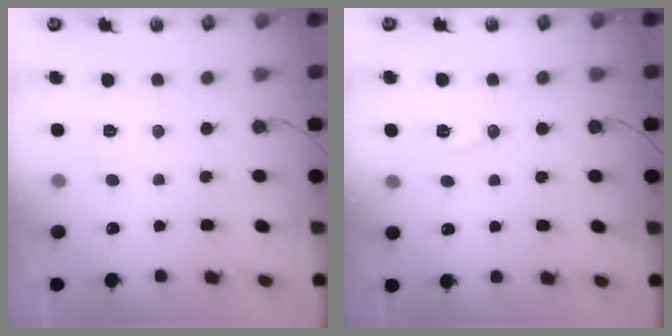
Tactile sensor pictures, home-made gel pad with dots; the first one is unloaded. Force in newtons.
{"total": 7.3, "press": 6.4, "slide": 3.5}